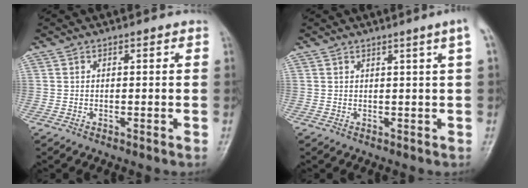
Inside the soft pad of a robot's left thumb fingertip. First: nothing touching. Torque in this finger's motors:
{"motor_torque": [1.88, 1.90, 1.85, -0.92, 0.09]}